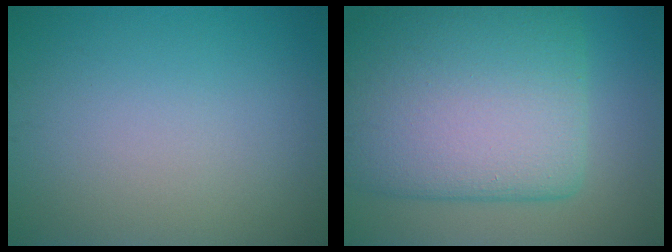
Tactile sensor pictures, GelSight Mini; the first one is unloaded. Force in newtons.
{"total": 13.8, "press": 13.8, "slide": 0.9}